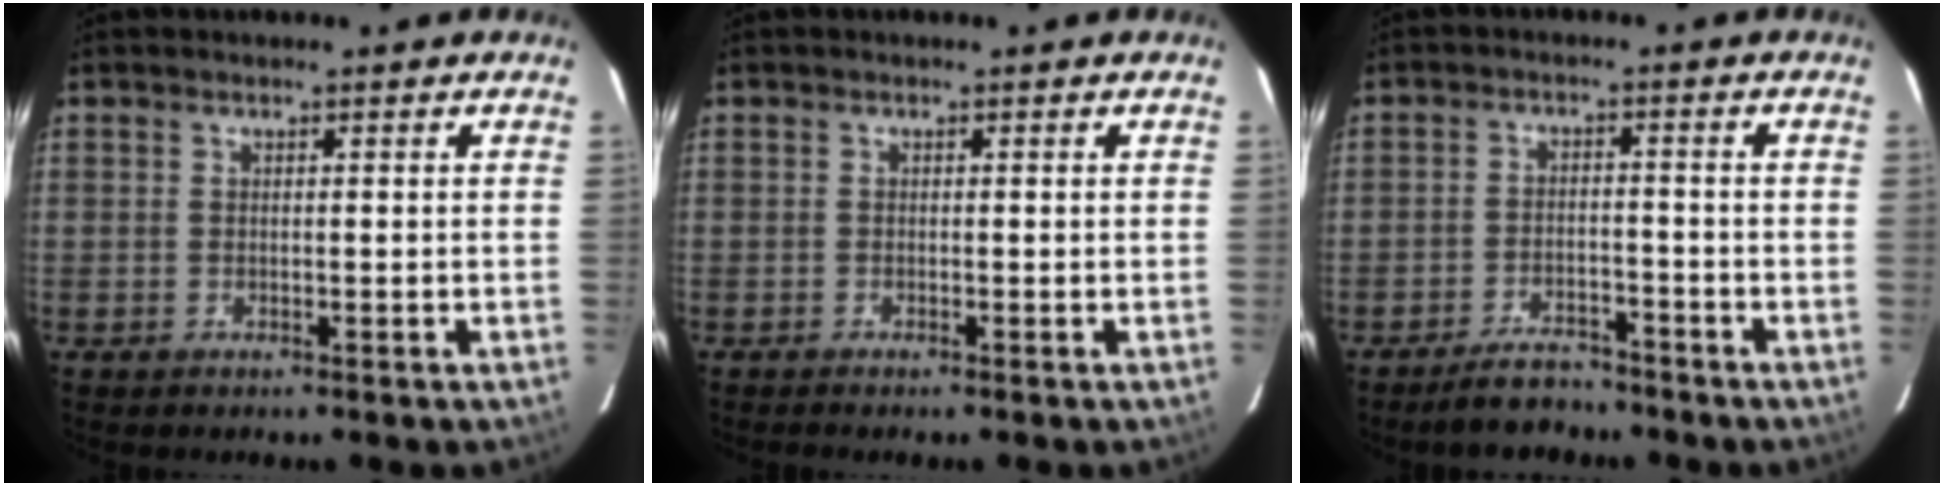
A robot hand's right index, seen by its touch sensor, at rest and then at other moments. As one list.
[{"total": 0.9, "force": [-0.8, -0.1, 0.4], "torque": [-0.007, -0.001, -0.013]}, {"total": 5.1, "force": [-4.4, 2.0, 1.4], "torque": [-0.029, -0.002, -0.072]}]